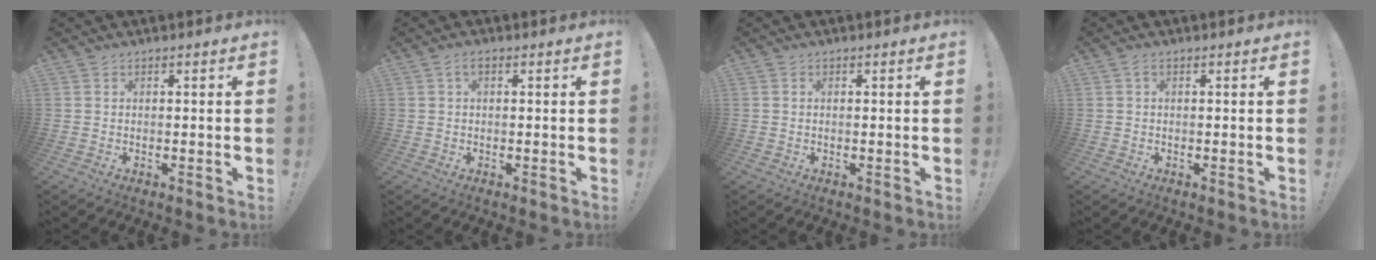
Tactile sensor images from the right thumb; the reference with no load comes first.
{"total": 1.5, "force": [0.2, 0.7, 1.3], "torque": [-0.026, 0.004, 0.002]}
{"total": 0.0}
{"total": 1.0, "force": [0.1, 0.3, 1.0], "torque": [-0.020, 0.002, 0.001]}